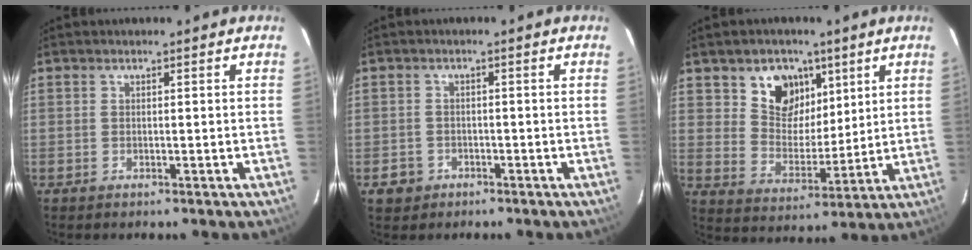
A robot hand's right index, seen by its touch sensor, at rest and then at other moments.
{"total": 3.4, "force": [-1.6, 3.0, 0.4], "torque": [-0.020, 0.007, -0.023]}
{"total": 10.3, "force": [5.6, 7.7, 3.9], "torque": [-0.071, 0.000, 0.105]}